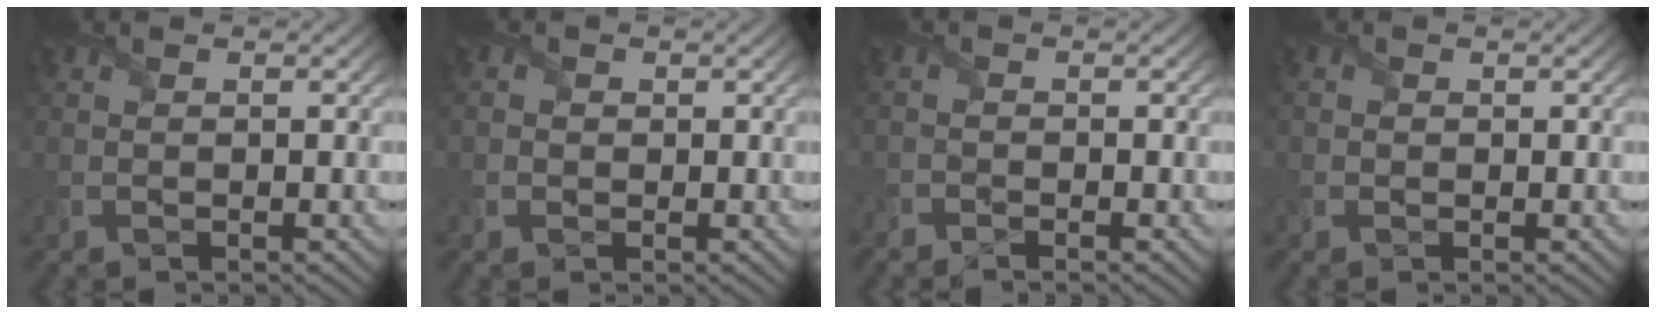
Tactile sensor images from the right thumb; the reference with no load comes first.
{"total": 1.0, "force": [-0.2, 0.9, 0.0], "torque": [-0.005, -0.001, -0.003]}
{"total": 1.3, "force": [-1.3, 0.0, 0.2], "torque": [-0.006, -0.004, -0.031]}
{"total": 0.7, "force": [-0.2, 0.6, 0.0], "torque": [-0.002, -0.003, -0.005]}